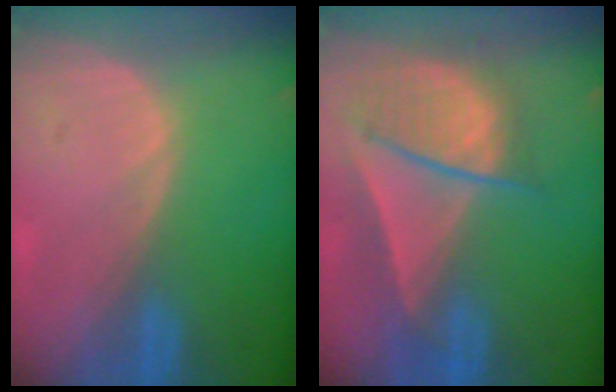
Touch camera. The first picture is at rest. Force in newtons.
{"total": 8.6, "press": 7.7, "slide": 3.7}